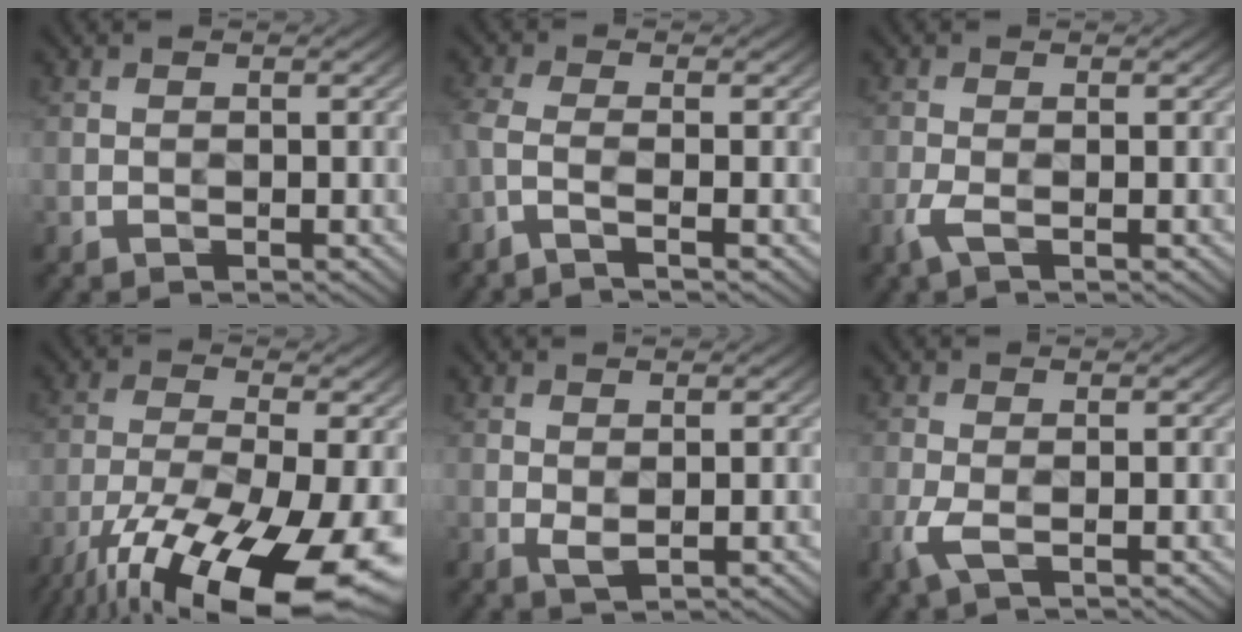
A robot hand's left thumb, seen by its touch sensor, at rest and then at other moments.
{"total": 3.0, "force": [-1.6, 0.6, 2.5], "torque": [-0.048, 0.002, -0.054]}
{"total": 2.0, "force": [-1.0, 0.5, 1.7], "torque": [-0.047, 0.001, -0.025]}
{"total": 18.8, "force": [-11.6, 5.8, 13.5], "torque": [-0.267, -0.050, -0.189]}
{"total": 1.4, "force": [0.3, 0.6, 1.2], "torque": [-0.030, 0.000, 0.010]}
{"total": 2.4, "force": [-0.9, 0.7, 2.1], "torque": [-0.060, -0.003, -0.024]}